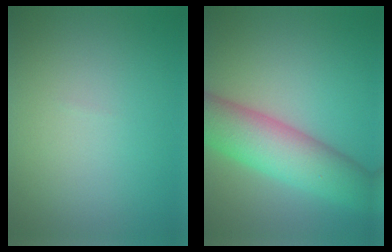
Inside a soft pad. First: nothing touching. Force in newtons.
{"total": 8.3, "press": 8.3, "slide": 0.3}